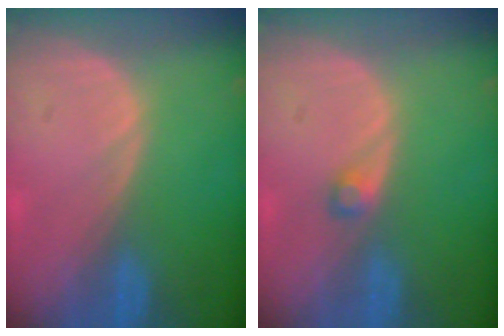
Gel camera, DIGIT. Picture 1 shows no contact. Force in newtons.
{"total": 1.5, "press": 1.4, "slide": 0.2}